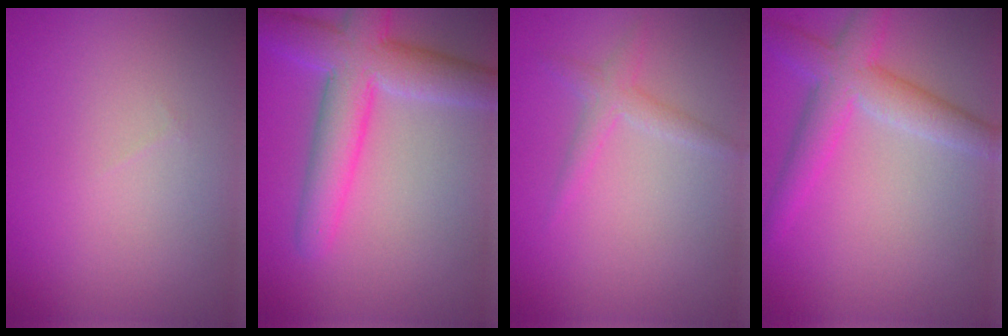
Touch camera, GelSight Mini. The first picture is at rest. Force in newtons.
{"total": 6.9, "press": 6.9, "slide": 0.3}
{"total": 1.7, "press": 1.7, "slide": 0.0}
{"total": 4.6, "press": 4.6, "slide": 0.0}